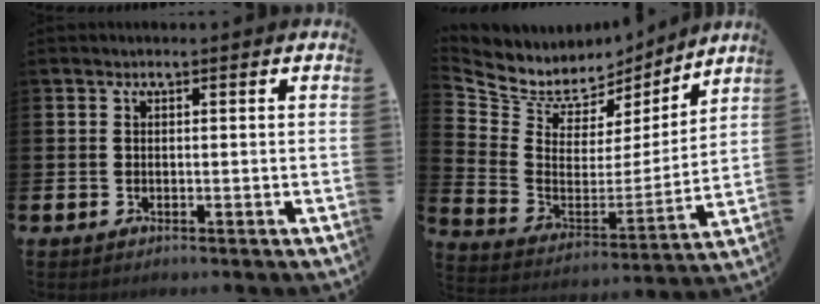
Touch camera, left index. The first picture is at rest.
{"total": 7.1, "force": [6.4, 3.2, 0.2], "torque": [-0.057, -0.051, 0.112]}